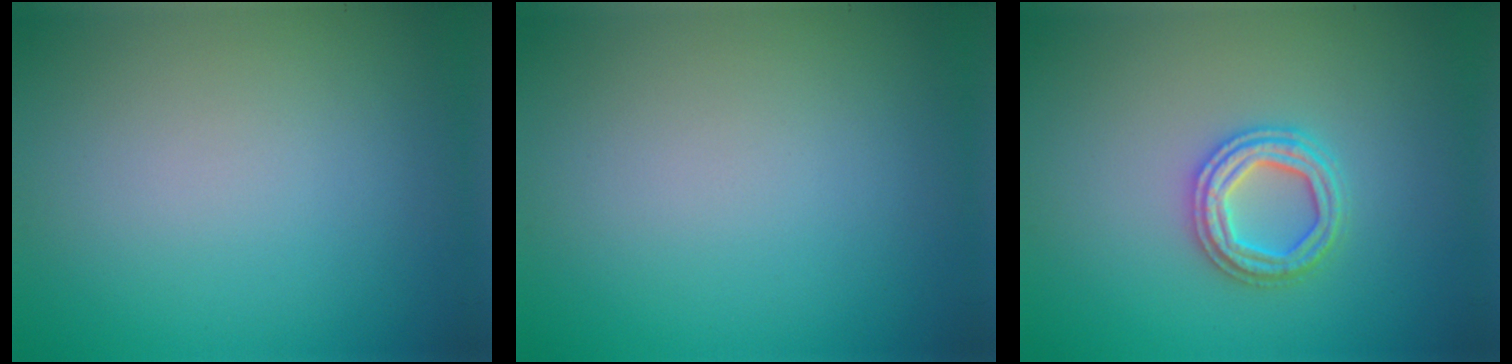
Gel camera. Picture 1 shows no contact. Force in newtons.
{"total": 0.0}
{"total": 2.9, "press": 2.9, "slide": 0.6}